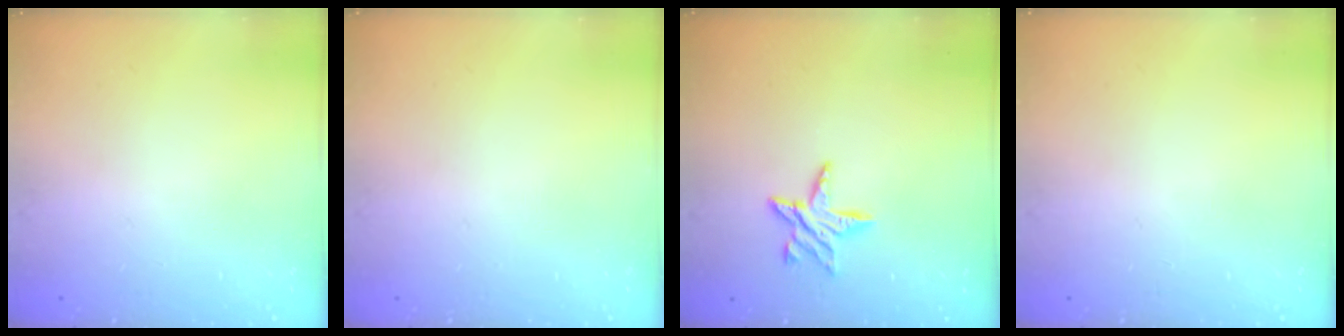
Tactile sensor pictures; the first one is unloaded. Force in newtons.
{"total": 0.0}
{"total": 7.4, "press": 7.4, "slide": 0.1}
{"total": 0.0}